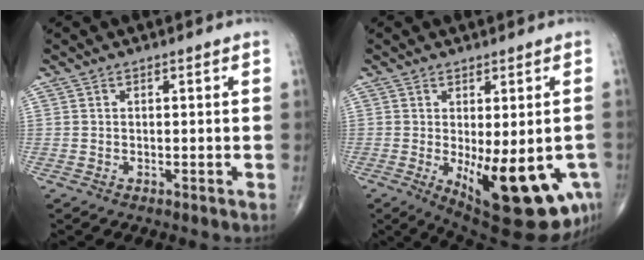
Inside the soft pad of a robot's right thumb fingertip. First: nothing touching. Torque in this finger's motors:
{"motor_torque": [2.21, 2.21, 0.81, -0.86, 0.40]}